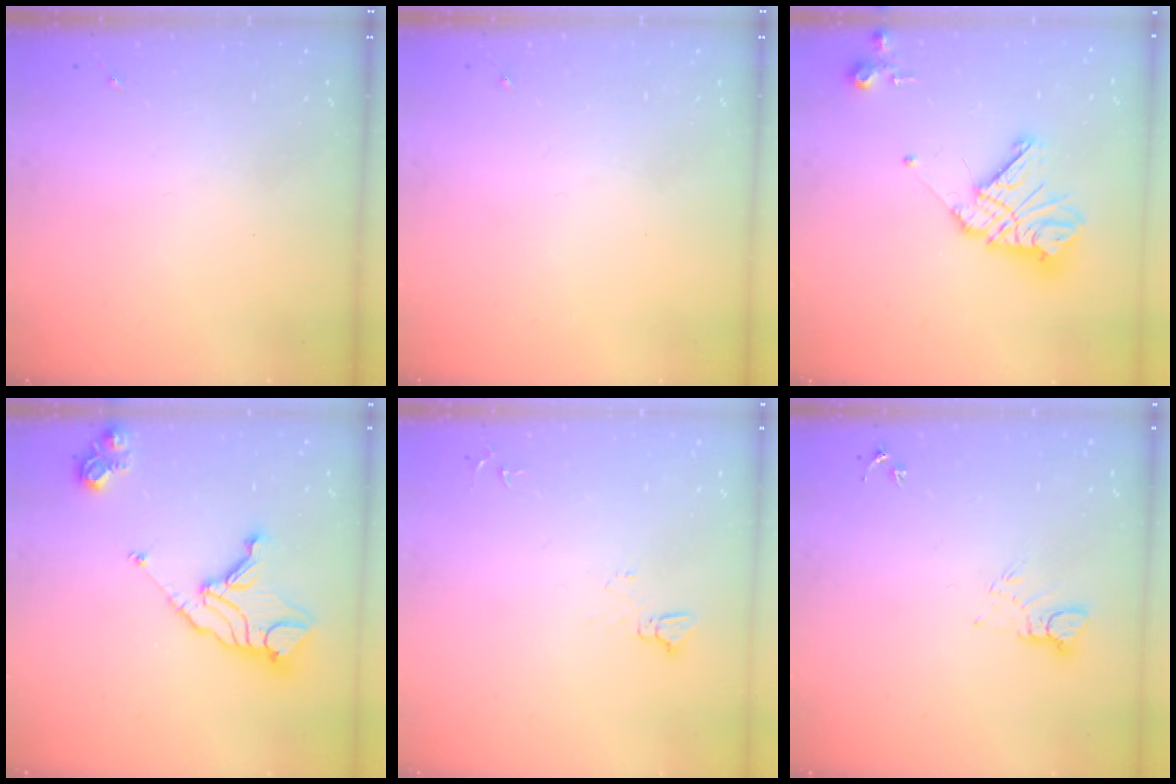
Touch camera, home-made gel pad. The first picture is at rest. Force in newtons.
{"total": 0.0}
{"total": 14.7, "press": 14.6, "slide": 1.4}
{"total": 15.4, "press": 15.3, "slide": 1.7}
{"total": 4.1, "press": 4.1, "slide": 0.4}
{"total": 4.7, "press": 4.7, "slide": 0.3}